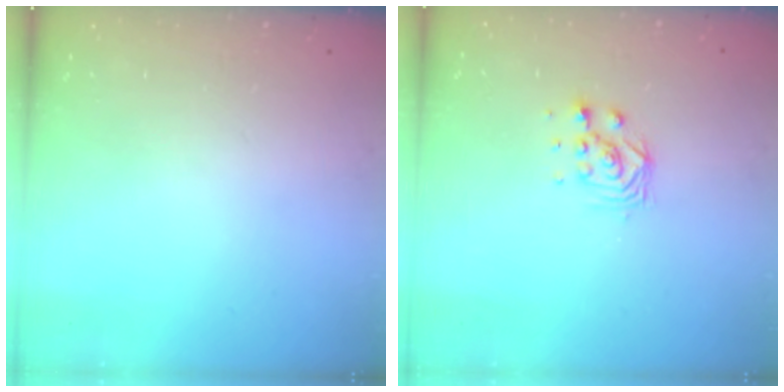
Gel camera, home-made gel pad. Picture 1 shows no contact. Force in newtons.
{"total": 4.2, "press": 4.2, "slide": 0.3}